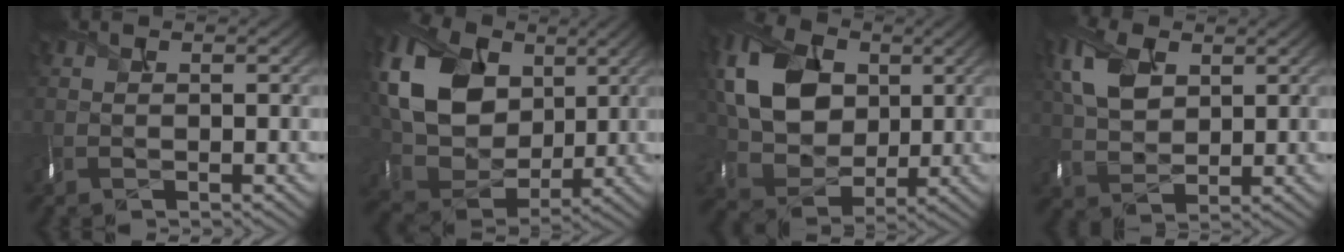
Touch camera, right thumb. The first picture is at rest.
{"total": 14.3, "force": [4.1, 10.9, 8.3], "torque": [-0.215, 0.016, 0.084]}
{"total": 11.4, "force": [2.4, 8.9, 6.7], "torque": [-0.167, 0.005, 0.042]}
{"total": 6.9, "force": [2.5, 4.7, 4.4], "torque": [-0.125, 0.003, 0.056]}